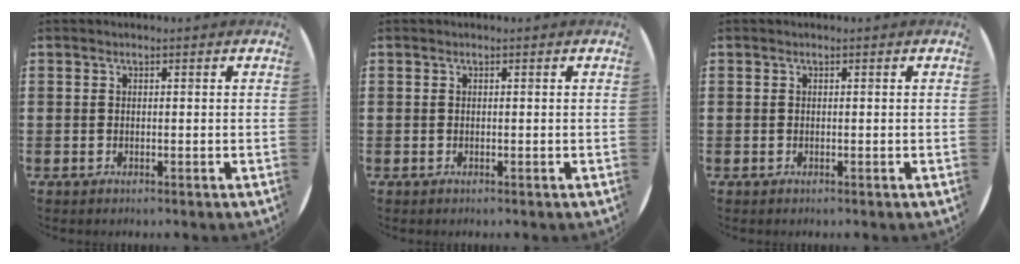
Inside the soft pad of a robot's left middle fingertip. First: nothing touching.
{"total": 0.0}
{"total": 0.0}